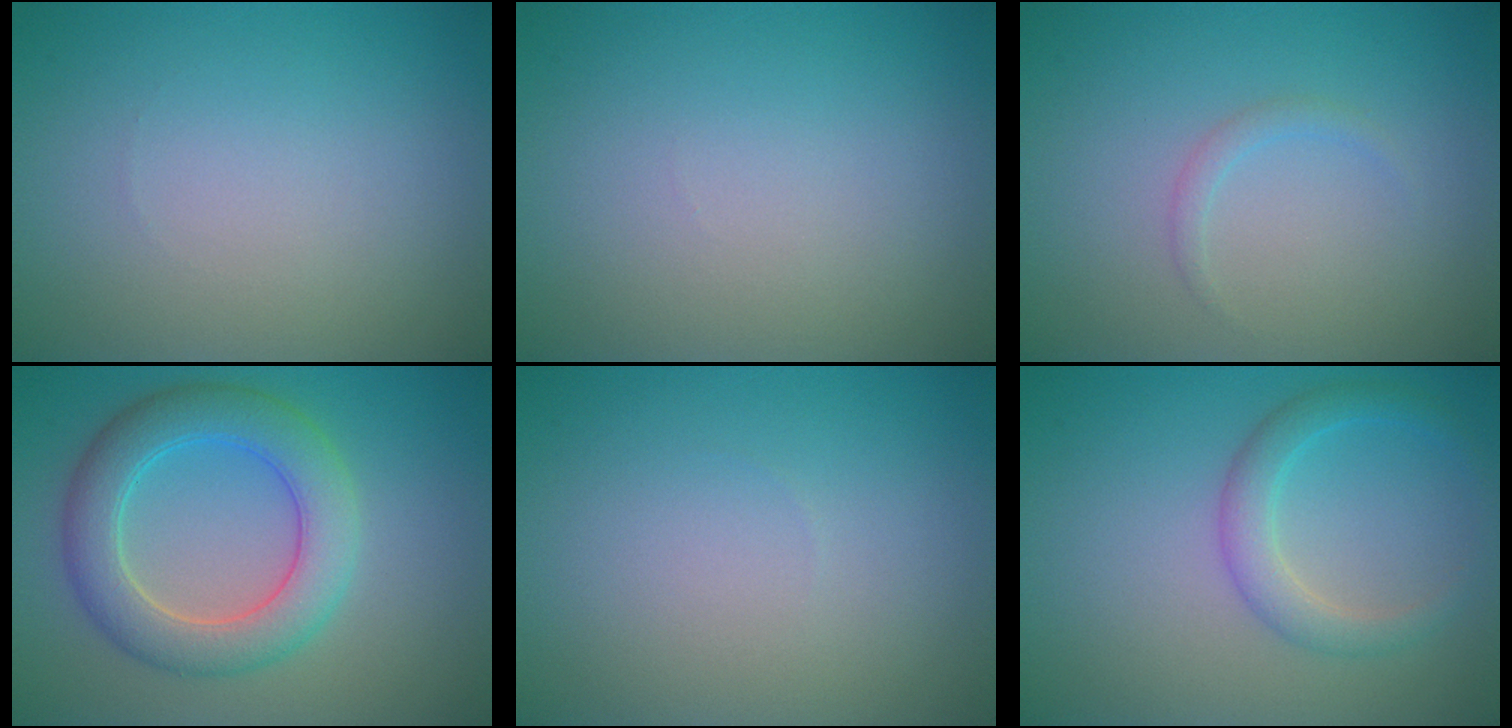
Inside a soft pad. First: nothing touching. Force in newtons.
{"total": 0.0}
{"total": 0.9, "press": 0.9, "slide": 0.1}
{"total": 6.0, "press": 6.0, "slide": 0.2}
{"total": 0.0}
{"total": 2.7, "press": 2.7, "slide": 0.1}